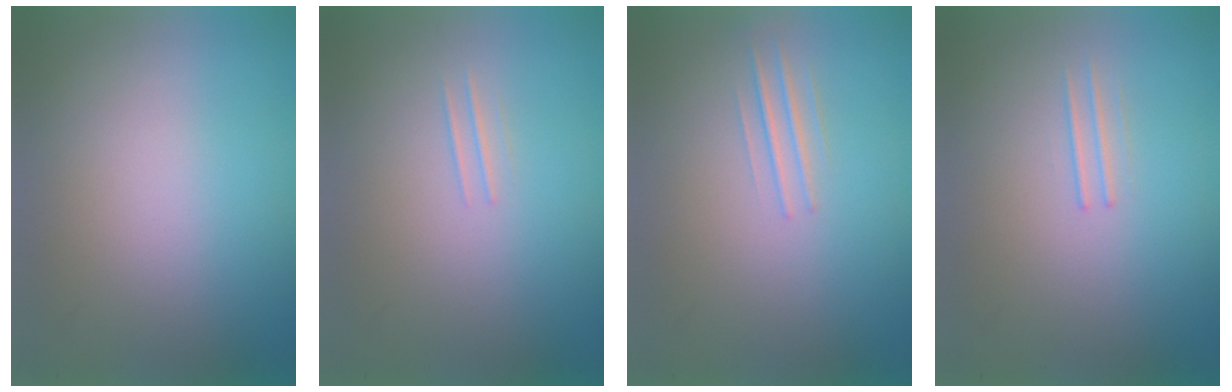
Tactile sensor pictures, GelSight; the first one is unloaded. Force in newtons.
{"total": 1.1}
{"total": 1.3}
{"total": 1.1}